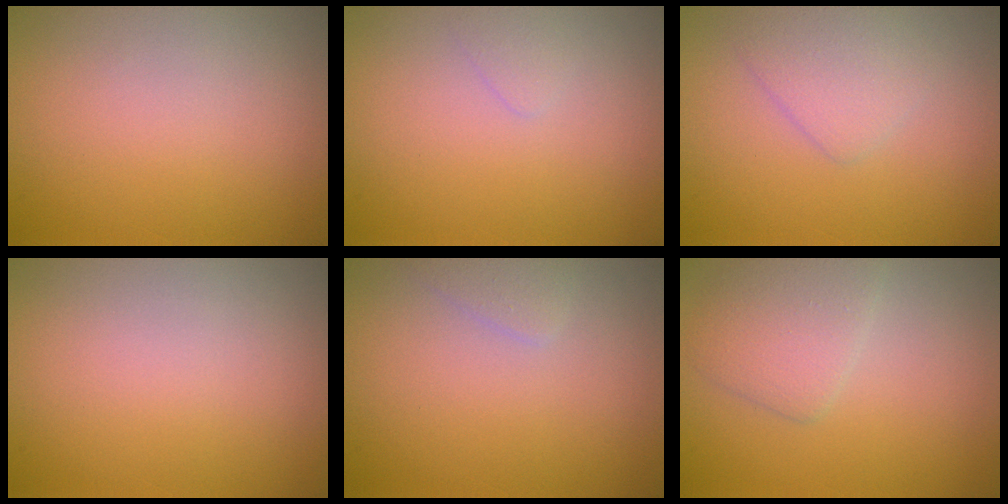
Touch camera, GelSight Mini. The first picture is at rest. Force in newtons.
{"total": 0.6, "press": 0.6, "slide": 0.1}
{"total": 2.2, "press": 2.2, "slide": 0.1}
{"total": 0.0}
{"total": 1.0, "press": 1.0, "slide": 0.1}
{"total": 2.9, "press": 2.9, "slide": 0.2}